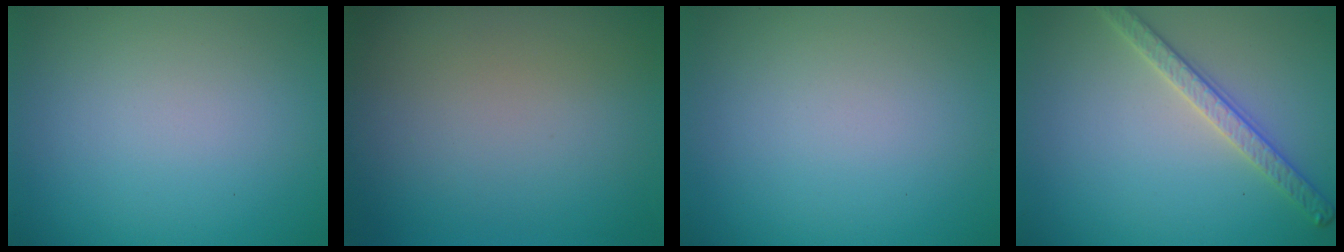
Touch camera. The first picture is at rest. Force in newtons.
{"total": 0.0}
{"total": 0.0}
{"total": 2.8, "press": 2.7, "slide": 0.7}